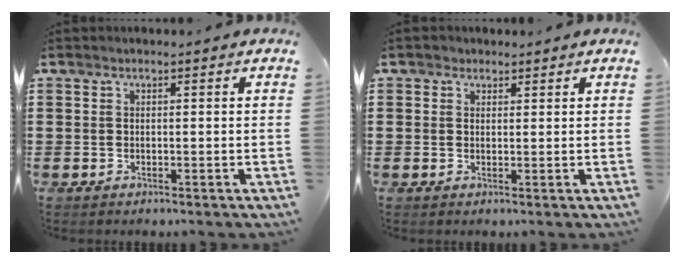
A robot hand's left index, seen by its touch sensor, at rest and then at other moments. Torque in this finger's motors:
{"motor_torque": [-0.07, -0.07, 0.03, 0.02]}